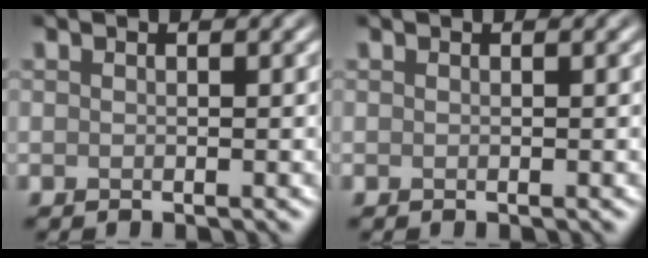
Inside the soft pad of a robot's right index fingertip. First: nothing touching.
{"total": 0.0}